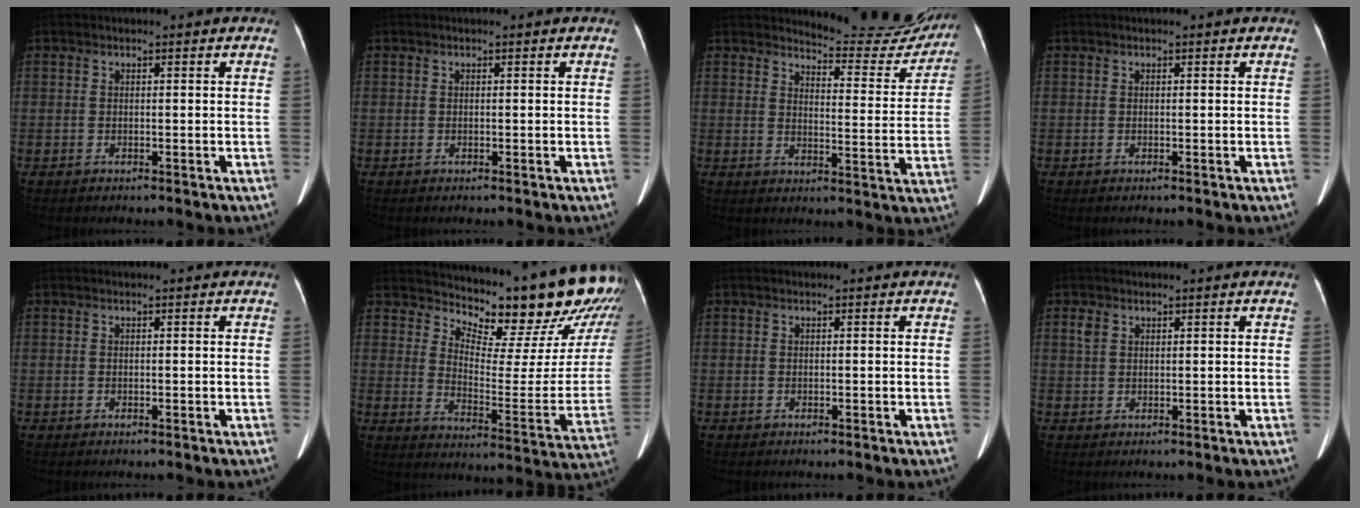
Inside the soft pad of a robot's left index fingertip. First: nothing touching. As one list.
[{"total": 0.0}, {"total": 13.1, "force": [12.8, 2.0, 1.8], "torque": [-0.008, -0.078, 0.137]}, {"total": 0.0}, {"total": 0.0}, {"total": 21.3, "force": [19.7, 3.2, 7.3], "torque": [-0.100, -0.135, 0.235]}, {"total": 0.0}, {"total": 1.5, "force": [0.9, 0.9, 0.8], "torque": [-0.023, -0.004, 0.018]}]